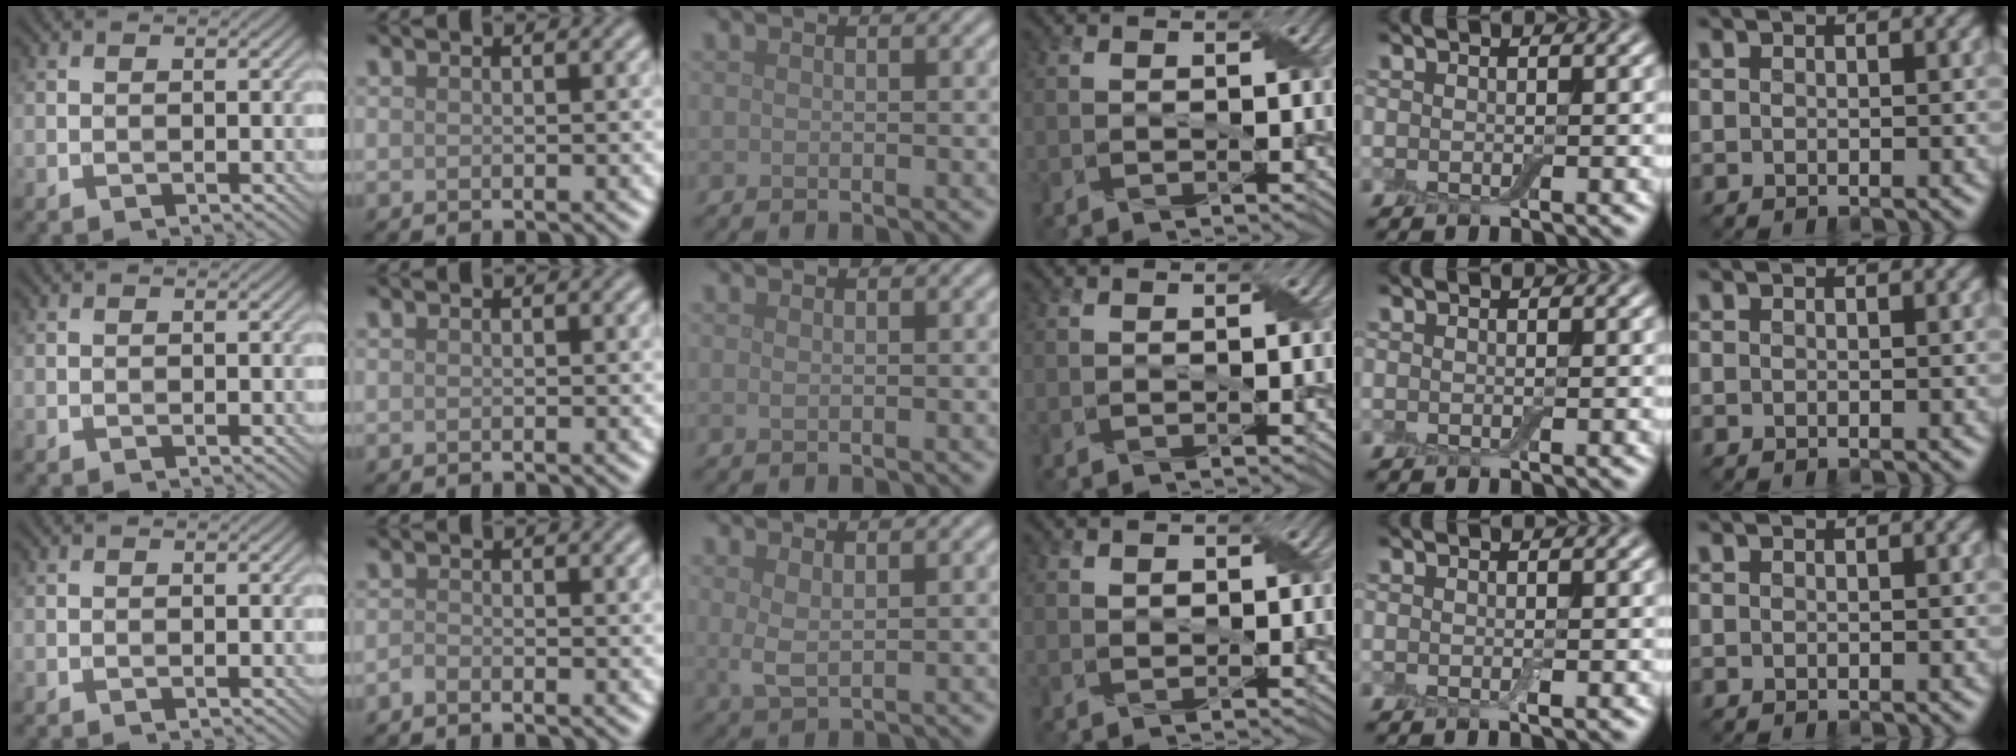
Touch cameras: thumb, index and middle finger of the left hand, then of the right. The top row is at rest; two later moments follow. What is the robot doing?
{"motion": "fold", "object": "aluminum foil"}